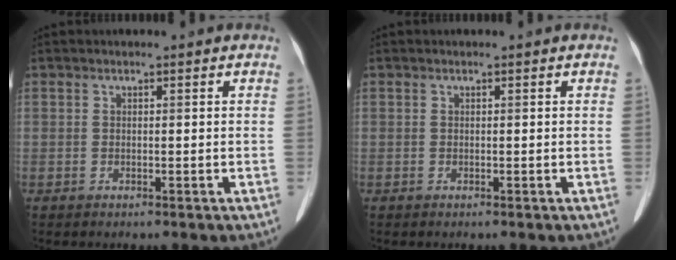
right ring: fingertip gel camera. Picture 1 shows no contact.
{"total": 0.0}